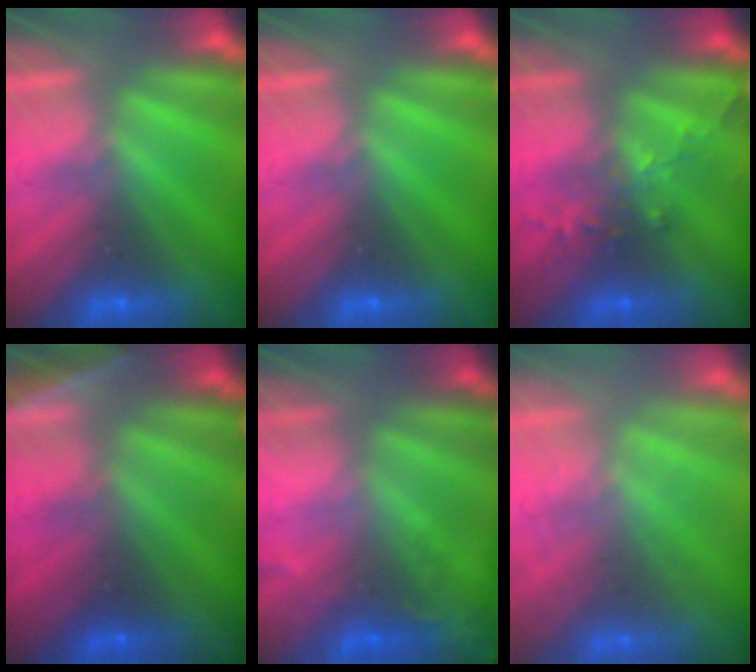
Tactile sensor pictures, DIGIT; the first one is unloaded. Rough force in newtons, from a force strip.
{"total": 0.0}
{"total": 2.8}
{"total": 3.0}
{"total": 2.3}
{"total": 1.7}